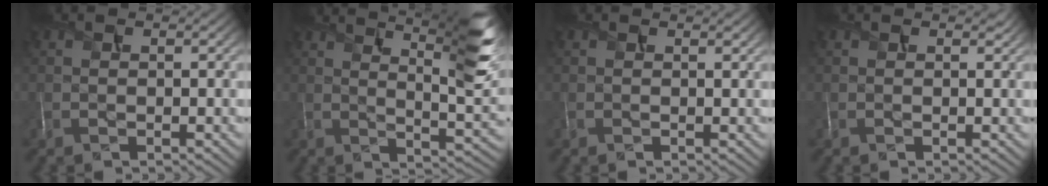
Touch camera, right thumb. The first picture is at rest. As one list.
[{"total": 11.5, "force": [7.0, 2.2, 8.9], "torque": [-0.128, 0.002, 0.104]}, {"total": 0.8, "force": [0.6, 0.3, 0.3], "torque": [-0.009, -0.004, 0.008]}, {"total": 0.9, "force": [0.7, 0.4, 0.3], "torque": [-0.008, -0.002, 0.010]}]